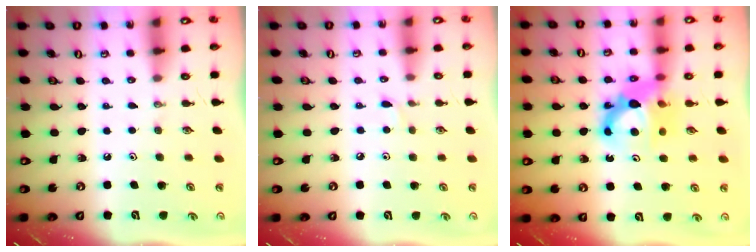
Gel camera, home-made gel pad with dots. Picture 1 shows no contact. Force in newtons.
{"total": 2.8, "press": 2.7, "slide": 0.4}
{"total": 11.4, "press": 11.4, "slide": 1.2}